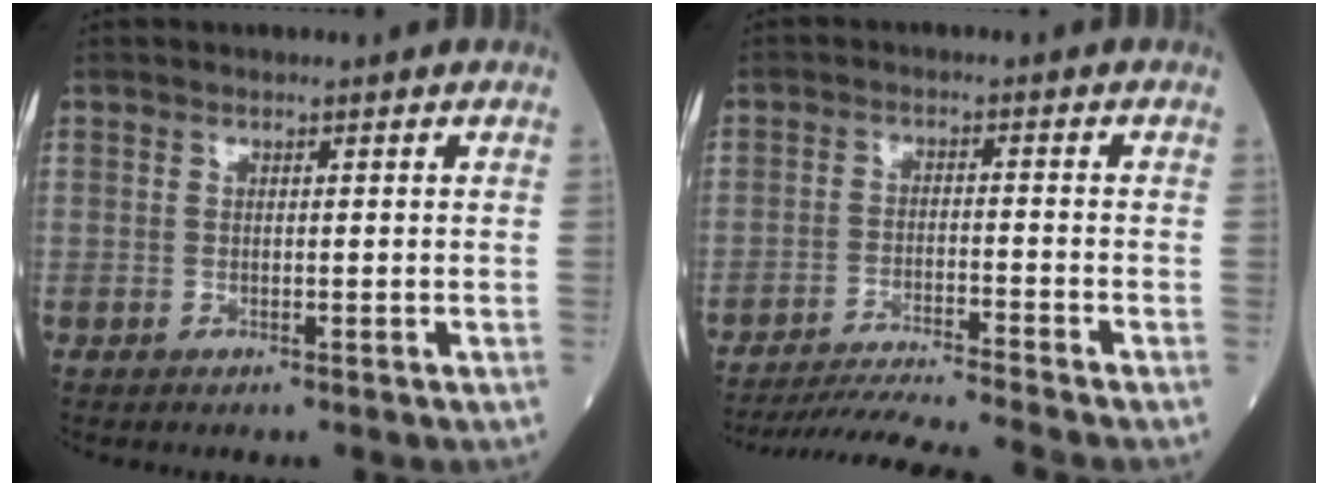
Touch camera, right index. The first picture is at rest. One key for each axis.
{"total": 11.8, "fx": -10.8, "fy": -2.4, "fz": 4.1, "tx": -0.048, "ty": -0.023, "tz": -0.177}